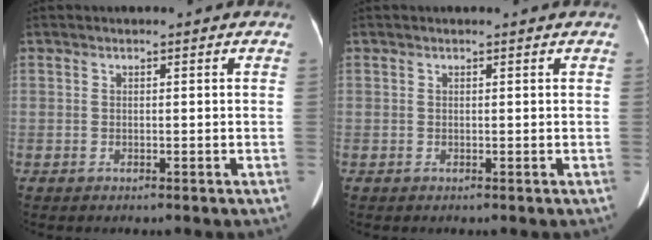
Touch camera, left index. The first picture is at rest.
{"total": 0.6, "force": [0.5, 0.0, 0.1], "torque": [-0.003, 0.002, 0.005]}